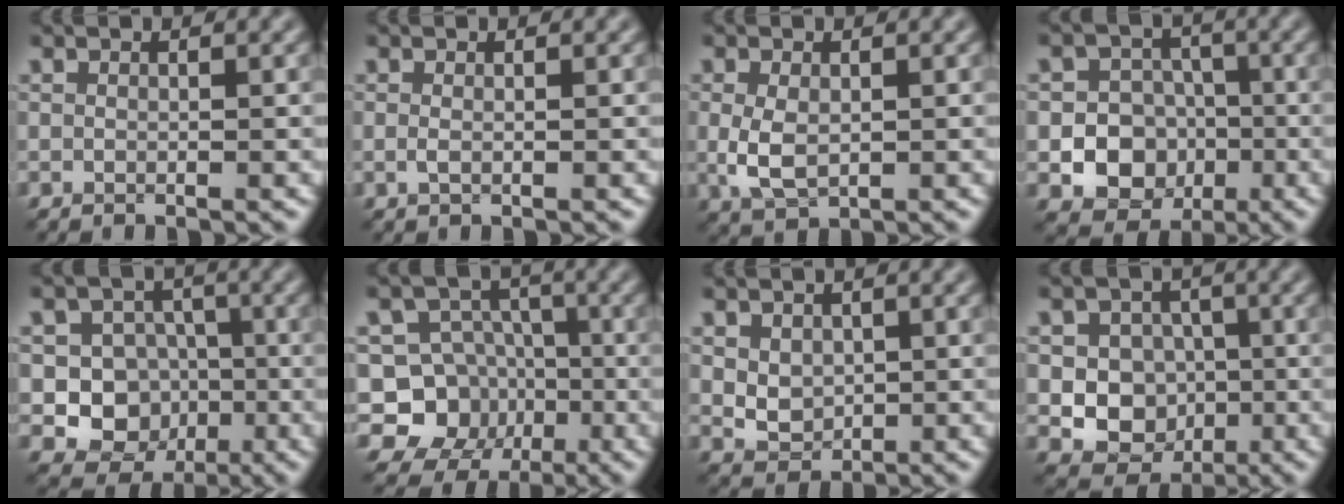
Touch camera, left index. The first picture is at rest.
{"total": 0.6, "force": [-0.1, 0.3, 0.5], "torque": [-0.017, -0.001, -0.004]}
{"total": 3.1, "force": [-0.2, 1.9, 2.4], "torque": [-0.062, -0.002, 0.000]}
{"total": 11.6, "force": [-3.6, 10.4, 3.6], "torque": [-0.043, -0.019, -0.074]}
{"total": 8.5, "force": [-1.9, 7.8, 2.8], "torque": [-0.036, 0.011, -0.054]}
{"total": 8.4, "force": [-2.7, 7.5, 2.7], "torque": [-0.036, 0.017, -0.075]}
{"total": 2.8, "force": [0.3, 2.2, 1.7], "torque": [-0.037, -0.003, 0.014]}
{"total": 7.9, "force": [-0.9, 7.3, 2.9], "torque": [-0.044, 0.017, -0.043]}